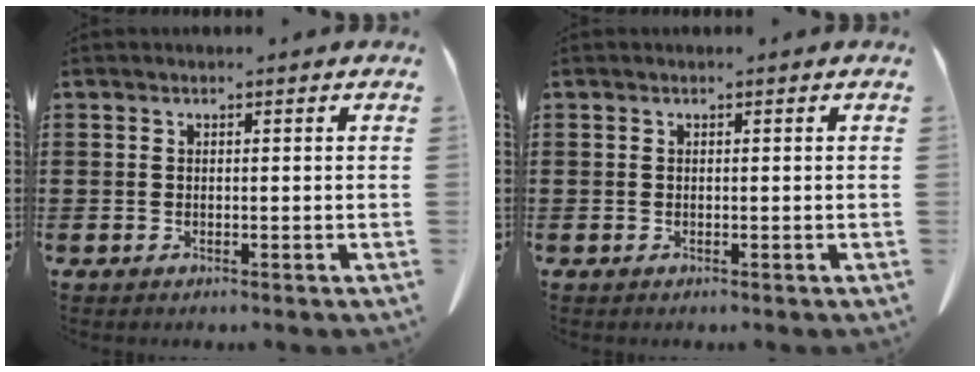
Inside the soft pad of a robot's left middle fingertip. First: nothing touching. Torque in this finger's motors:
{"motor_torque": [-0.11, -0.07, 0.08, 0.00]}